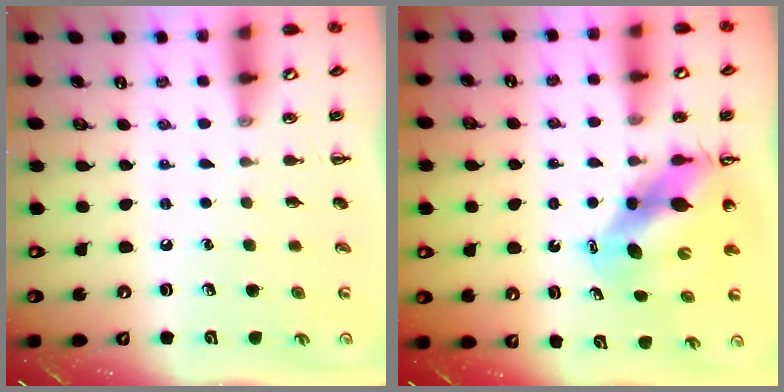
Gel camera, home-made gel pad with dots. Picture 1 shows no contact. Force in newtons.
{"total": 9.7, "press": 9.3, "slide": 2.9}